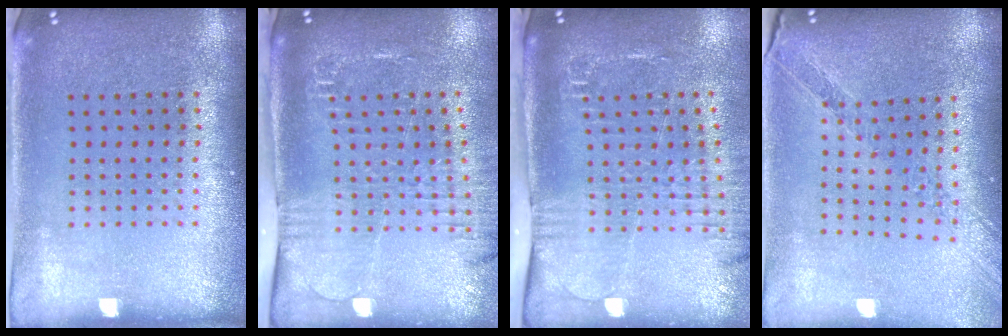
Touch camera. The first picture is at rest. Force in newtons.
{"total": 2.1, "press": 1.9, "slide": 0.9}
{"total": 2.6, "press": 2.0, "slide": 1.6}
{"total": 1.1, "press": 1.1, "slide": 0.2}